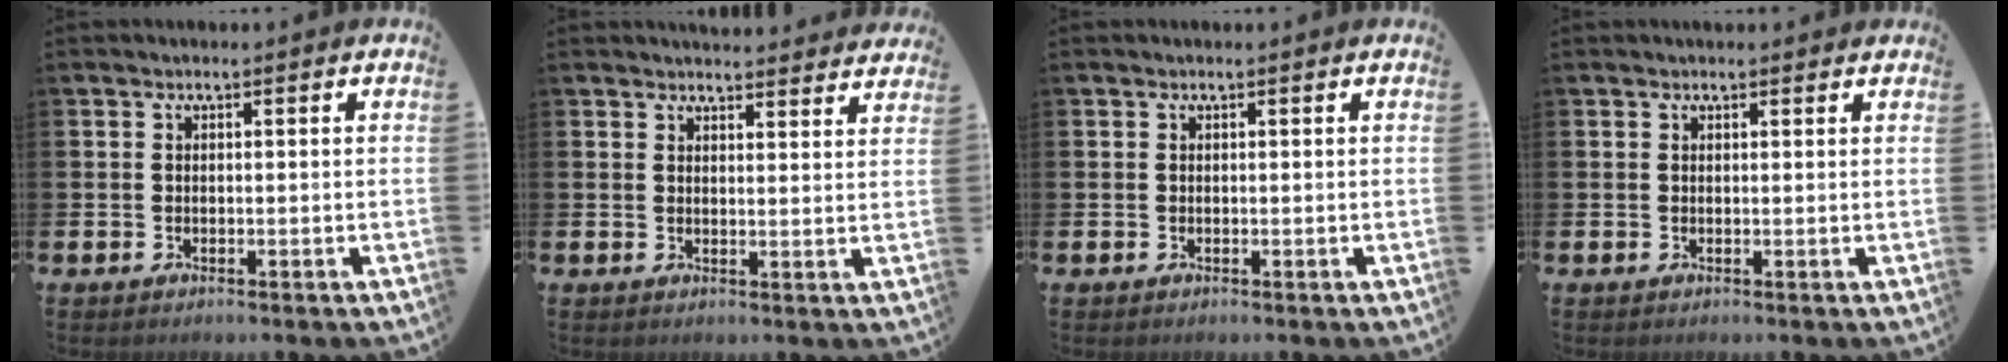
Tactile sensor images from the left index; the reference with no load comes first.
{"total": 3.5, "force": [3.5, 0.2, -0.1], "torque": [0.009, -0.028, 0.062]}
{"total": 0.0}
{"total": 0.8, "force": [0.7, 0.2, 0.1], "torque": [0.011, -0.001, 0.010]}